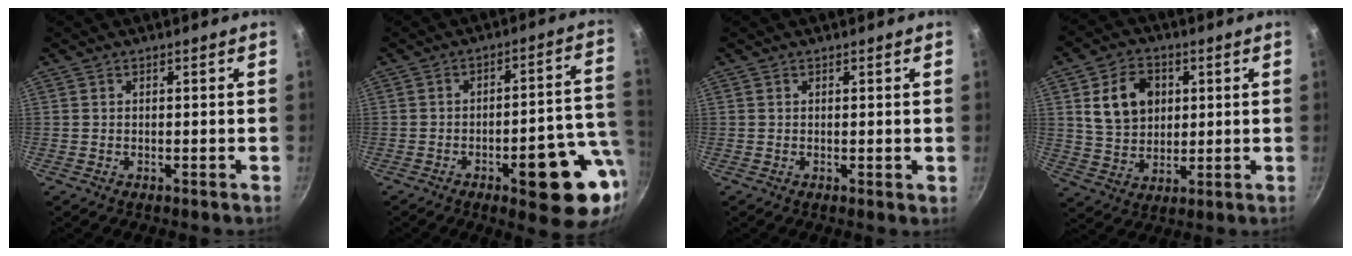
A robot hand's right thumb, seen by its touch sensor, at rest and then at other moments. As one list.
[{"total": 16.3, "force": [-5.4, 5.4, 14.4], "torque": [-0.142, 0.034, -0.070]}, {"total": 0.7, "force": [0.2, 0.2, 0.6], "torque": [-0.008, -0.002, 0.000]}, {"total": 11.7, "force": [3.1, 8.9, 7.0], "torque": [-0.099, -0.005, 0.054]}]